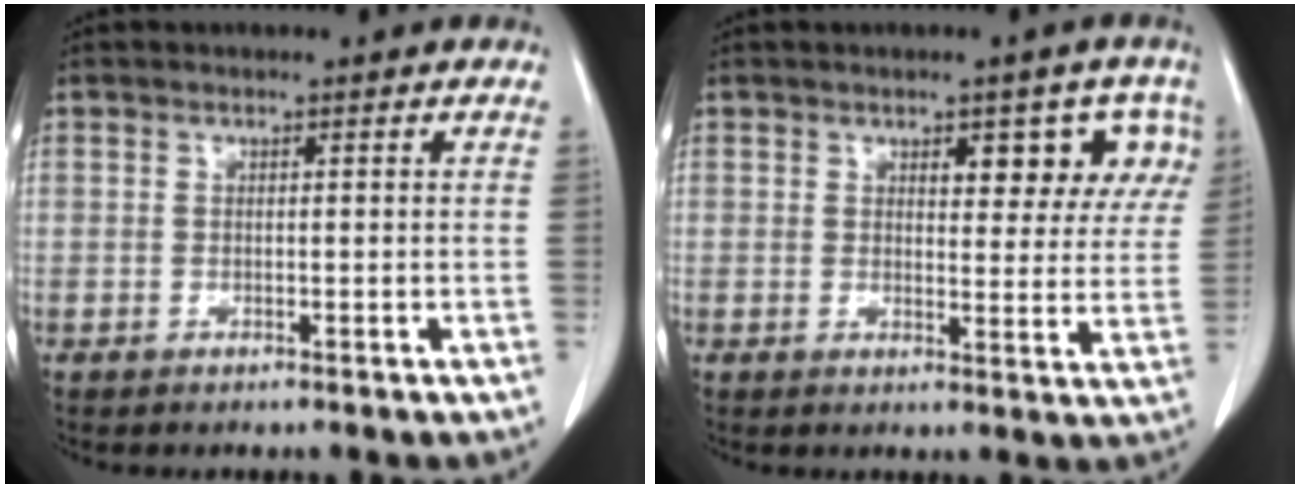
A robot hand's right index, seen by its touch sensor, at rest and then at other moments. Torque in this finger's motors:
{"motor_torque": [0.48, 0.41, 0.11, 0.03]}